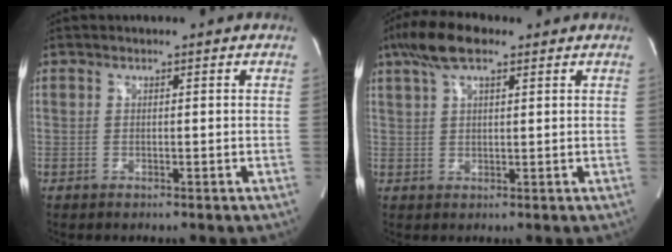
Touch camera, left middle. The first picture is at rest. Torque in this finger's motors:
{"motor_torque": [1.16, -0.43, 0.10, 0.13]}